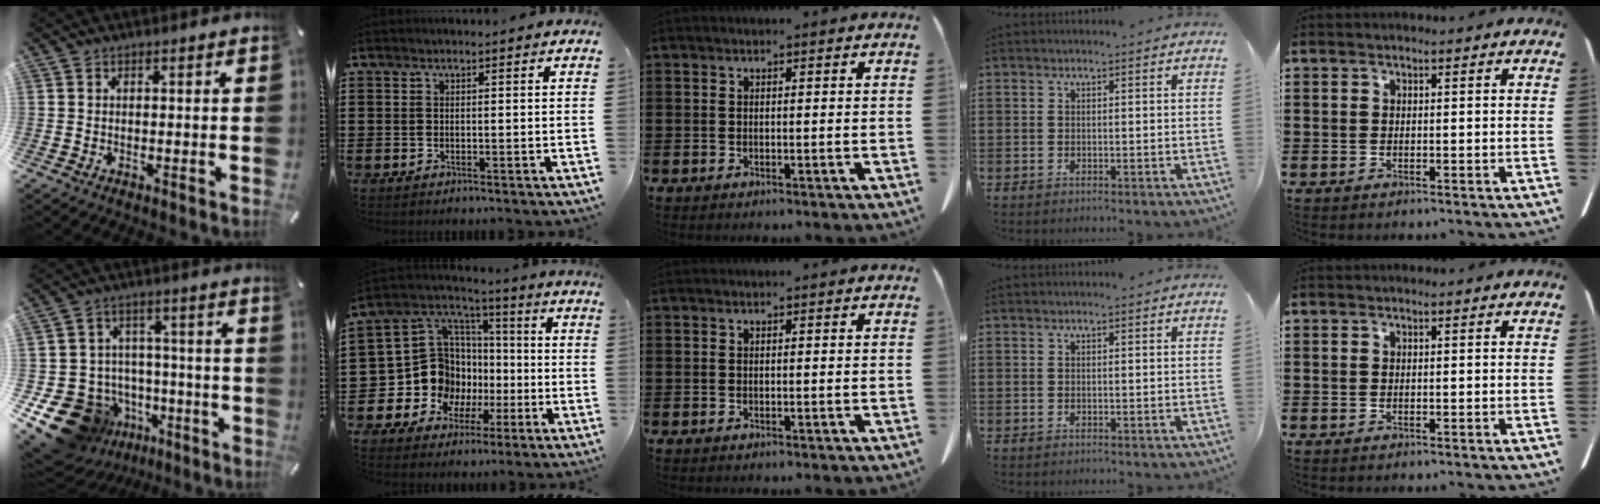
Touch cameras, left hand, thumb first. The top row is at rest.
{"thumb": {"total": 17.7, "force": [-9.3, 13.3, 7.0], "torque": [-0.113, 0.054, -0.129]}, "index": {"total": 11.9, "force": [-2.4, 10.8, 4.3], "torque": [-0.139, -0.006, -0.035]}}